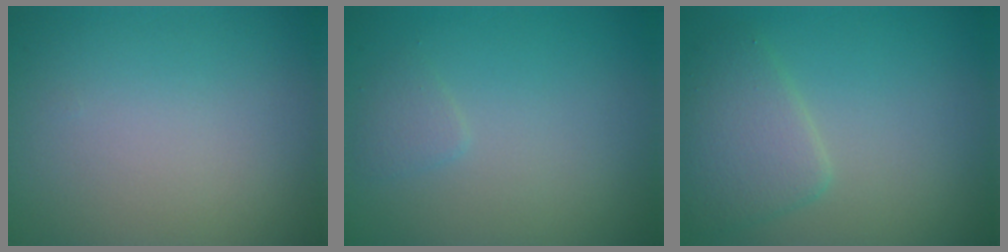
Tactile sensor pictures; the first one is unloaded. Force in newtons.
{"total": 0.9, "press": 0.9, "slide": 0.1}
{"total": 3.4, "press": 3.4, "slide": 0.1}